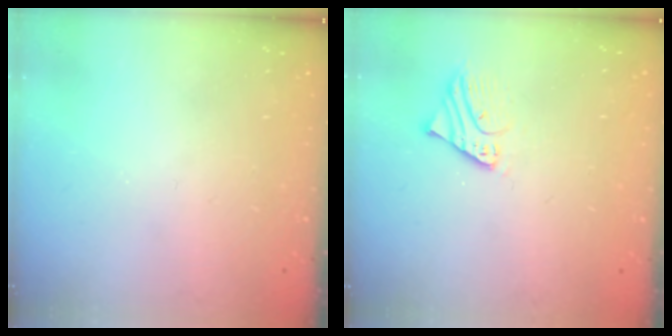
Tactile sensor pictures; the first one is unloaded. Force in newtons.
{"total": 1.8, "press": 1.8, "slide": 0.1}